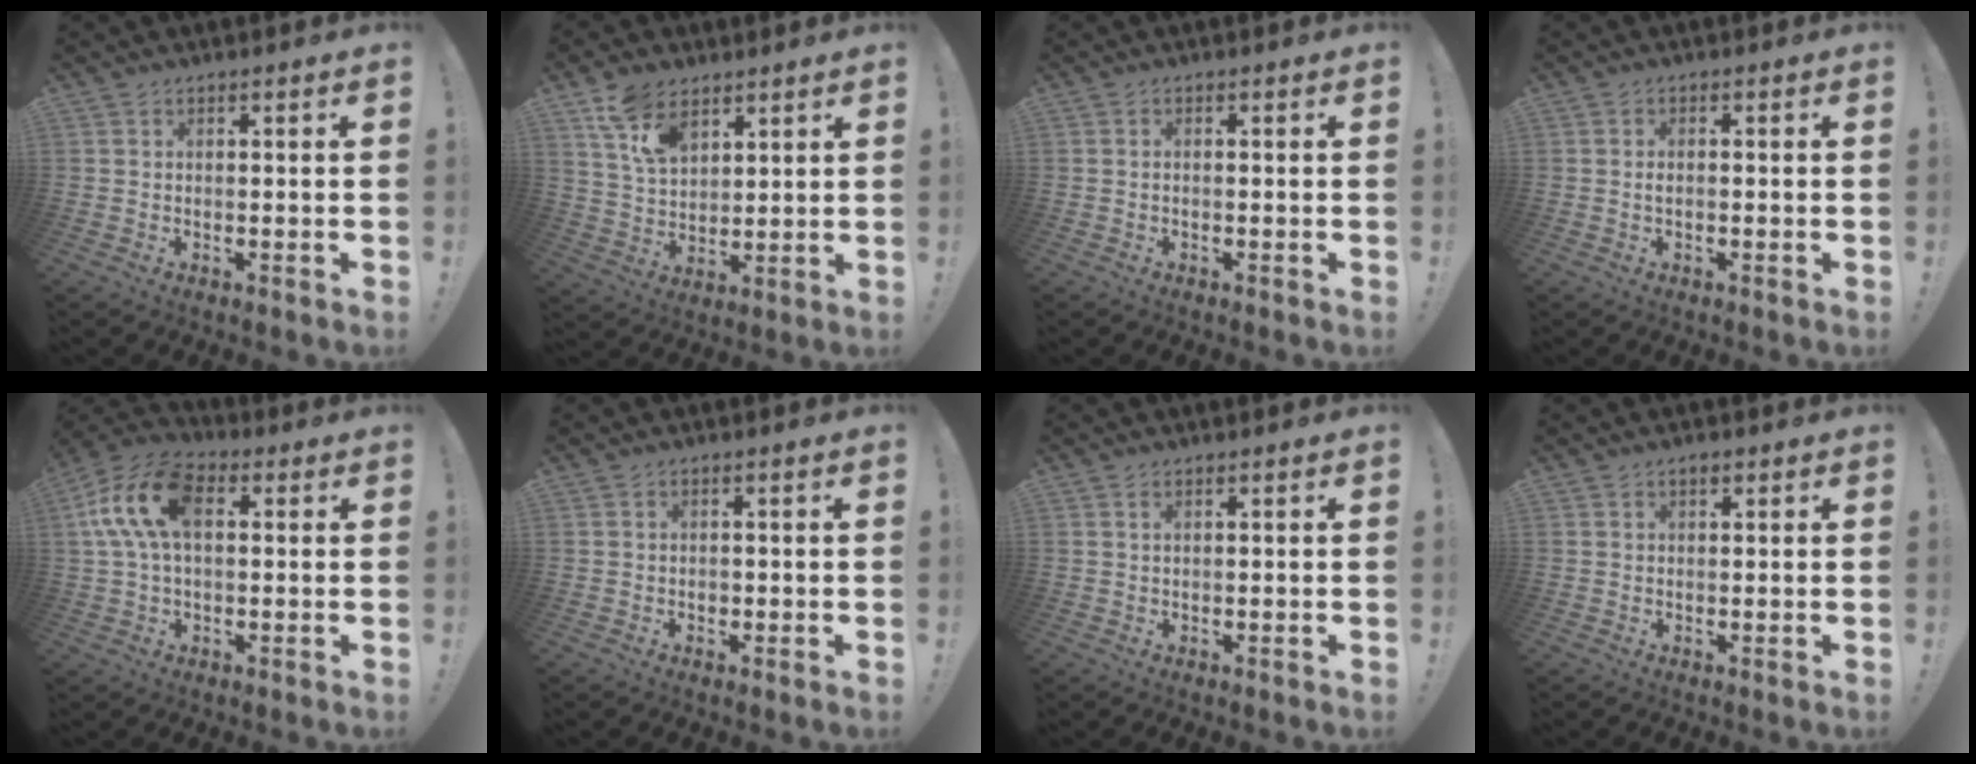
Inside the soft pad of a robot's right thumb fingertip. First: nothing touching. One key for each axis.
{"total": 11.2, "fx": 7.1, "fy": 6.5, "fz": 5.8, "tx": -0.109, "ty": -0.026, "tz": 0.138}
{"total": 0.6, "fx": -0.4, "fy": 0.0, "fz": 0.4, "tx": -0.009, "ty": 0.000, "tz": -0.007}
{"total": 1.1, "fx": -0.5, "fy": 0.4, "fz": 1.0, "tx": -0.020, "ty": 0.004, "tz": -0.009}
{"total": 15.7, "fx": 3.2, "fy": 9.4, "fz": 12.2, "tx": -0.250, "ty": 0.011, "tz": 0.058}
{"total": 1.1, "fx": -0.5, "fy": 0.9, "fz": 0.4, "tx": -0.008, "ty": 0.003, "tz": -0.009}
{"total": 0.8, "fx": 0.4, "fy": 0.3, "fz": 0.6, "tx": -0.008, "ty": 0.000, "tz": 0.005}
{"total": 1.0, "fx": 0.6, "fy": 0.5, "fz": 0.5, "tx": -0.006, "ty": -0.001, "tz": 0.011}